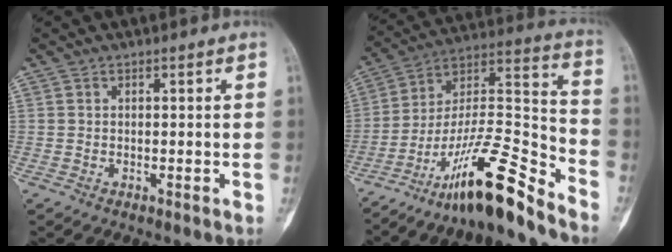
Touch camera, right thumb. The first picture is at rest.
{"total": 19.3, "force": [-14.3, 2.9, 12.6], "torque": [-0.213, 0.109, -0.249]}